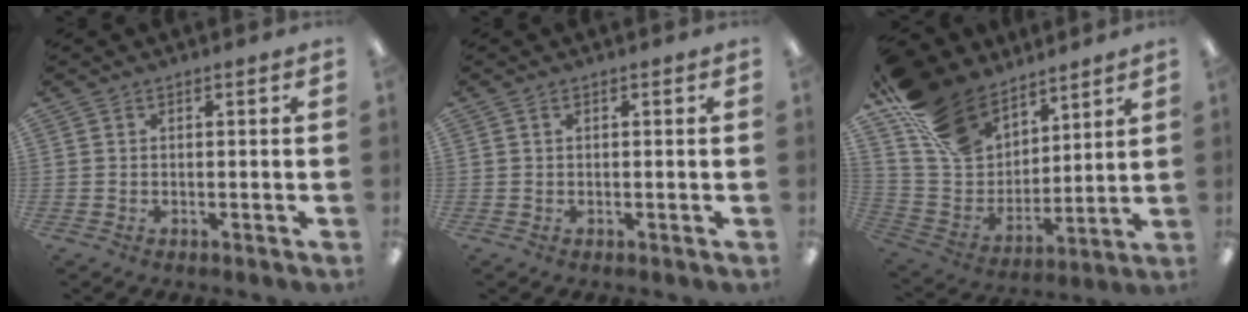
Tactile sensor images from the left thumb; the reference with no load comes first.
{"total": 0.0}
{"total": 19.8, "force": [13.2, 12.2, 8.3], "torque": [-0.173, -0.070, 0.256]}